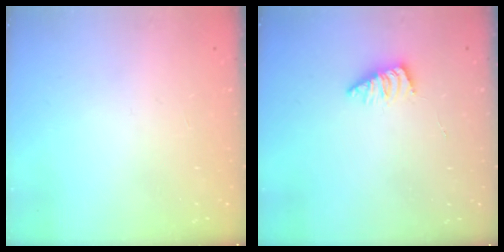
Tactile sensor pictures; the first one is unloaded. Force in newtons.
{"total": 1.5, "press": 1.4, "slide": 0.4}